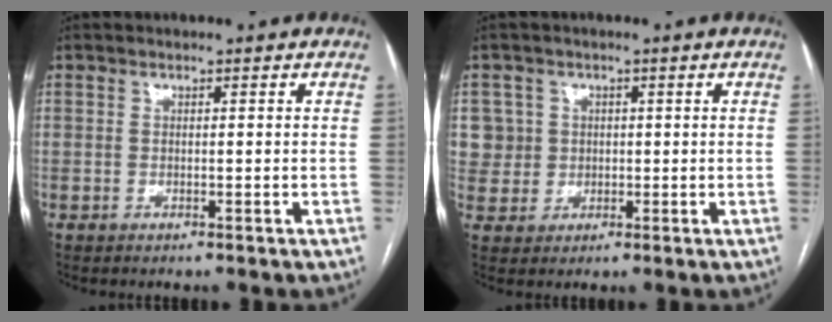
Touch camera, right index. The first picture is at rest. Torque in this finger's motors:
{"motor_torque": [0.15, 0.09, 0.02, 0.02]}